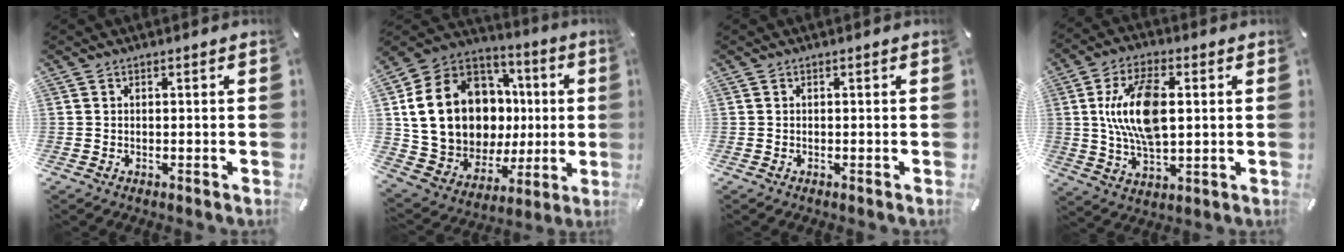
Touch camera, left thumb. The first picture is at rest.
{"total": 21.3, "force": [3.3, 16.8, 12.6], "torque": [-0.261, -0.025, 0.087]}
{"total": 0.0}
{"total": 14.5, "force": [2.3, 7.5, 12.1], "torque": [-0.250, -0.006, 0.034]}